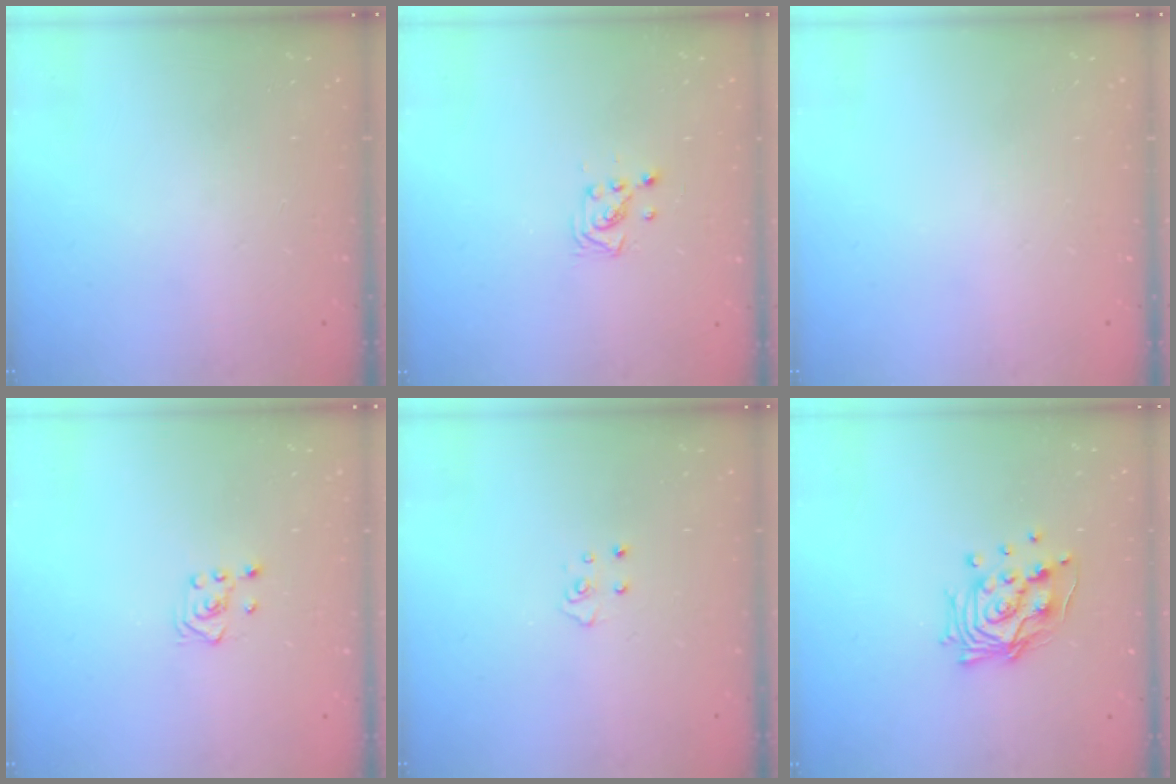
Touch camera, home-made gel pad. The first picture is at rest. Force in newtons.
{"total": 2.9, "press": 2.9, "slide": 0.3}
{"total": 0.0}
{"total": 3.0, "press": 2.9, "slide": 0.9}
{"total": 3.8, "press": 3.8, "slide": 0.3}
{"total": 12.9, "press": 12.8, "slide": 1.1}